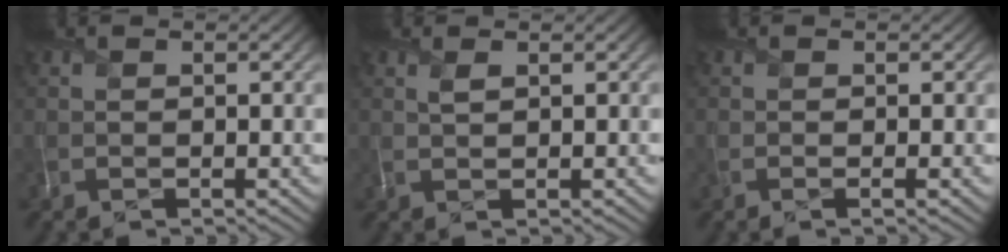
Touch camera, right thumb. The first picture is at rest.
{"total": 1.2, "force": [1.0, 0.0, 0.7], "torque": [-0.015, 0.007, 0.020]}
{"total": 0.9, "force": [-0.1, -0.1, 0.9], "torque": [-0.010, 0.003, -0.006]}